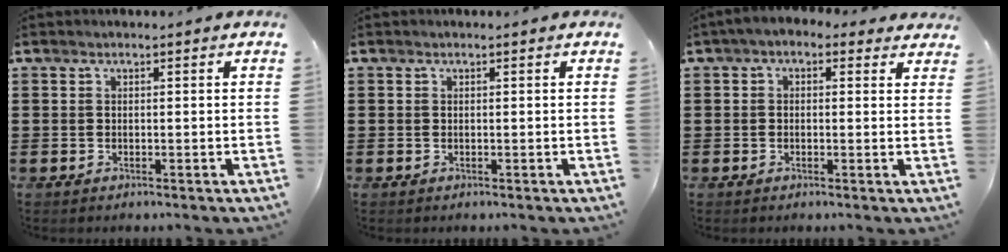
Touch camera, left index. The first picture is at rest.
{"total": 0.0}
{"total": 1.5, "force": [-0.2, 1.2, 0.8], "torque": [-0.020, 0.009, -0.008]}